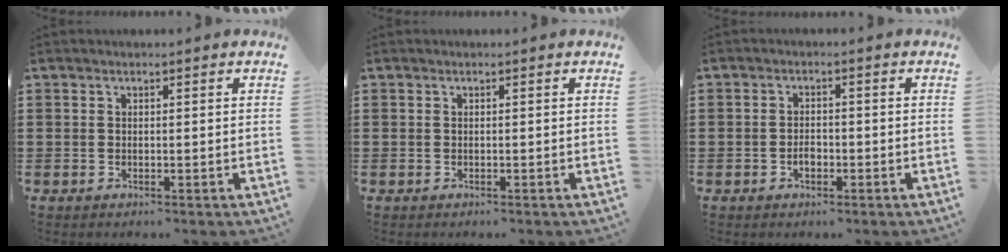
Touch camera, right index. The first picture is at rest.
{"total": 0.0}
{"total": 1.9, "force": [-0.8, 1.1, 1.3], "torque": [-0.026, 0.003, -0.016]}